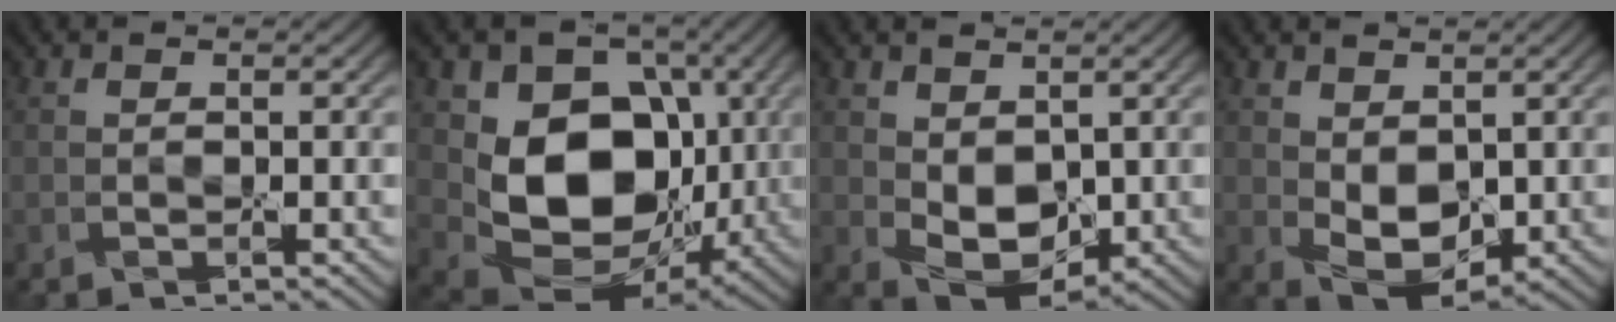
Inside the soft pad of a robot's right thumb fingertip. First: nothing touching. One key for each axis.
{"total": 12.7, "fx": 1.1, "fy": 9.7, "fz": 8.0, "tx": -0.142, "ty": -0.025, "tz": 0.023}
{"total": 6.0, "fx": 0.9, "fy": 4.0, "fz": 4.4, "tx": -0.093, "ty": -0.013, "tz": 0.021}
{"total": 5.5, "fx": 0.8, "fy": 3.5, "fz": 4.1, "tx": -0.088, "ty": -0.010, "tz": 0.020}